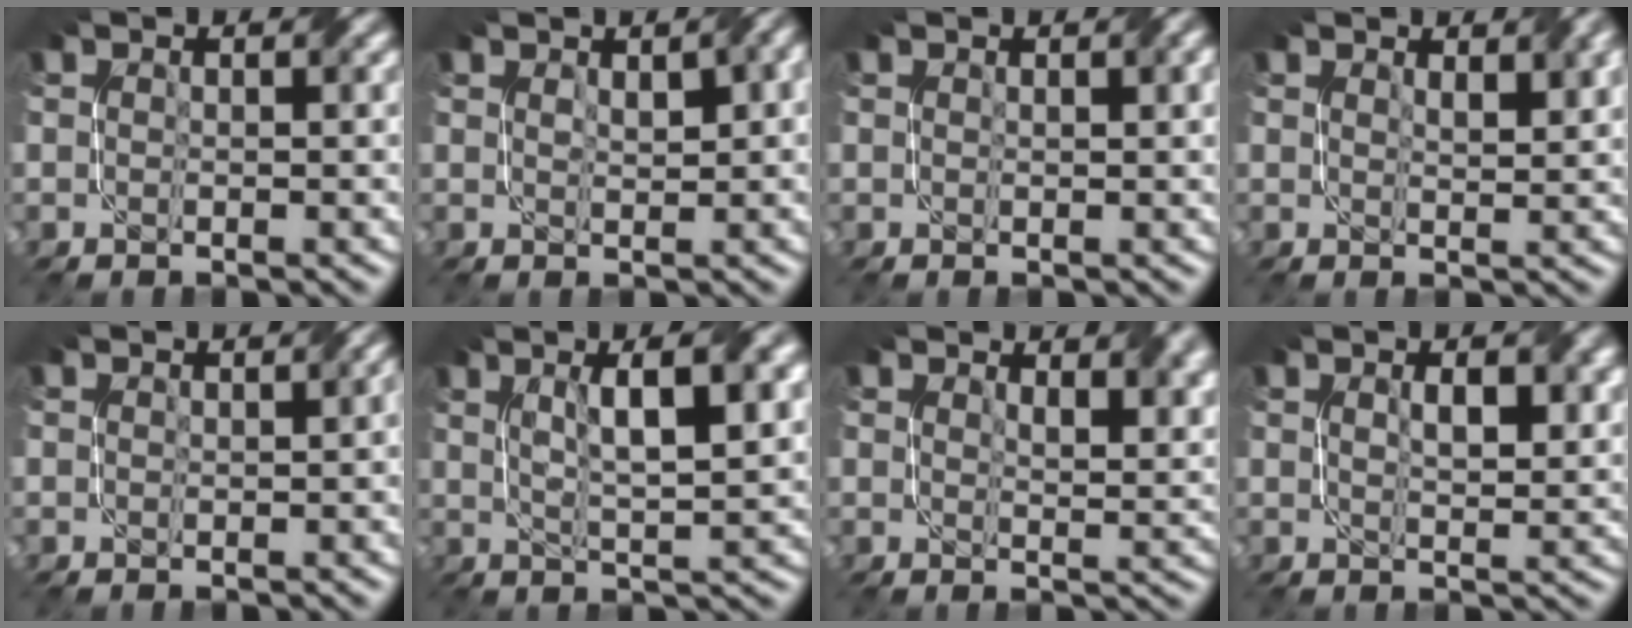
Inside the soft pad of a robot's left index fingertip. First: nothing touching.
{"total": 3.1, "force": [1.3, 1.0, 2.6], "torque": [-0.042, 0.000, 0.026]}
{"total": 1.3, "force": [0.6, 0.2, 1.1], "torque": [-0.012, 0.001, 0.012]}
{"total": 2.7, "force": [1.7, 0.7, 1.9], "torque": [-0.029, -0.003, 0.032]}
{"total": 0.9, "force": [-0.6, 0.2, 0.6], "torque": [-0.004, 0.004, -0.009]}
{"total": 8.0, "force": [2.7, 2.0, 7.3], "torque": [-0.096, 0.017, 0.041]}
{"total": 5.0, "force": [3.2, 2.0, 3.2], "torque": [-0.041, 0.000, 0.053]}
{"total": 3.5, "force": [1.2, 1.2, 3.1], "torque": [-0.054, -0.001, 0.024]}